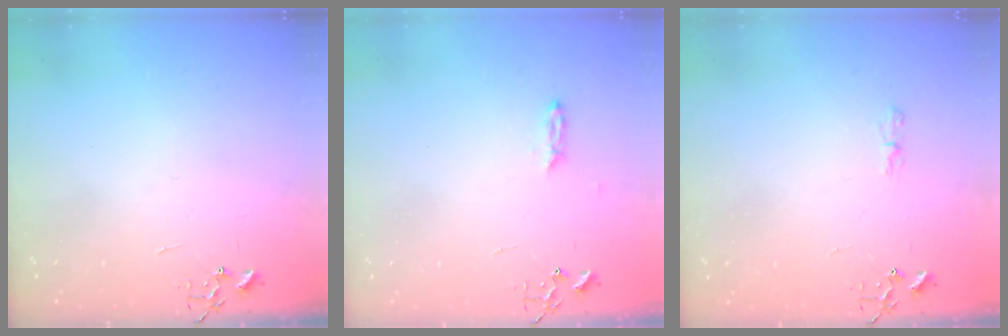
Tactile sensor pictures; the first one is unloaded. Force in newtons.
{"total": 2.3, "press": 2.2, "slide": 0.4}
{"total": 3.9, "press": 3.9, "slide": 0.5}